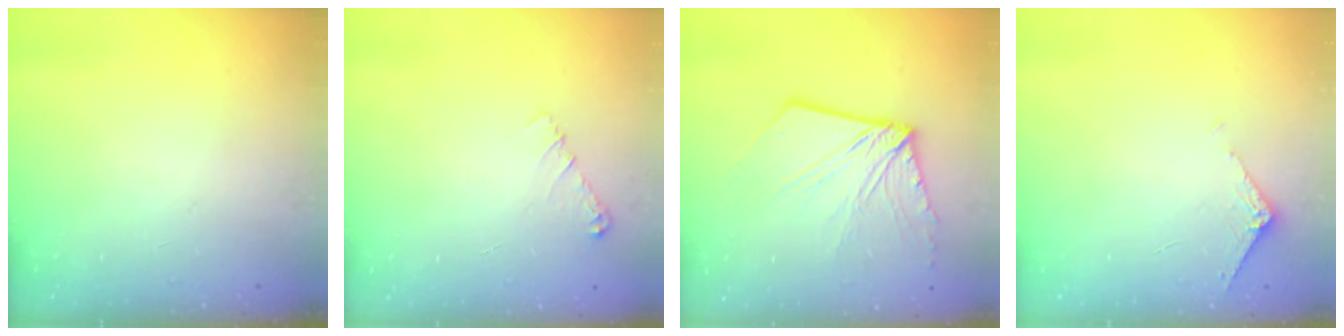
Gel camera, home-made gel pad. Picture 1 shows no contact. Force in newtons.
{"total": 4.1, "press": 4.1, "slide": 0.6}
{"total": 10.6, "press": 10.5, "slide": 1.4}
{"total": 5.9, "press": 5.8, "slide": 0.7}